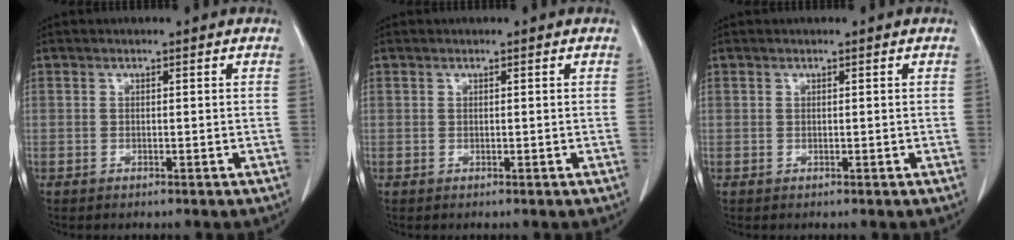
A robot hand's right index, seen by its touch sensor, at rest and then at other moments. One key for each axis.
{"total": 0.0}
{"total": 0.0}